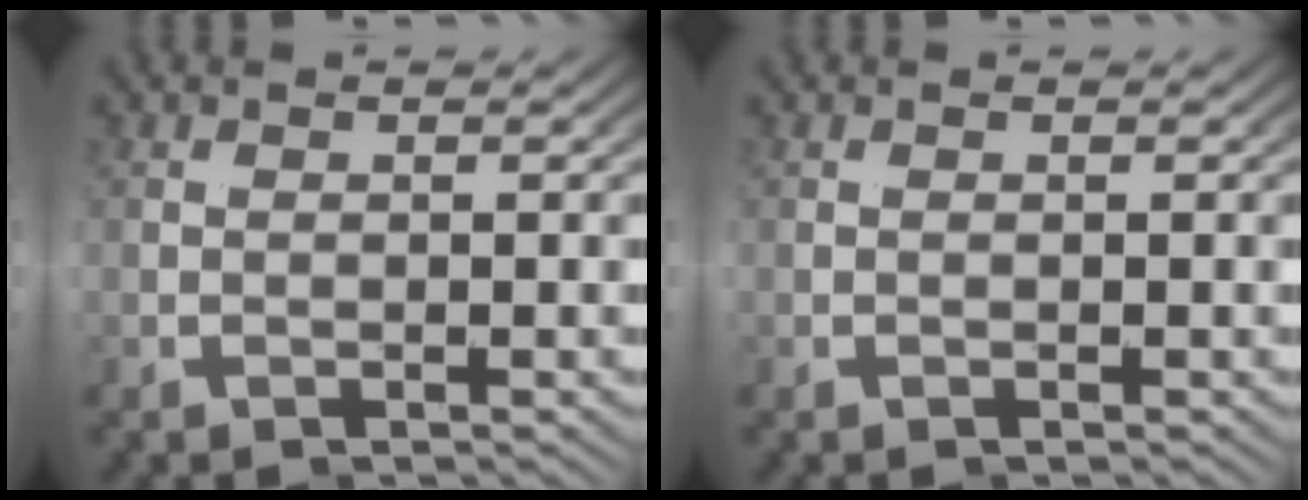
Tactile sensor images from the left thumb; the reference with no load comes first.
{"total": 0.0}